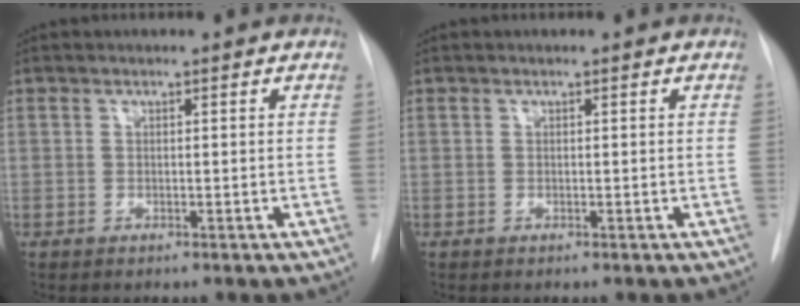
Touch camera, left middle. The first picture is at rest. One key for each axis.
{"total": 0.0}